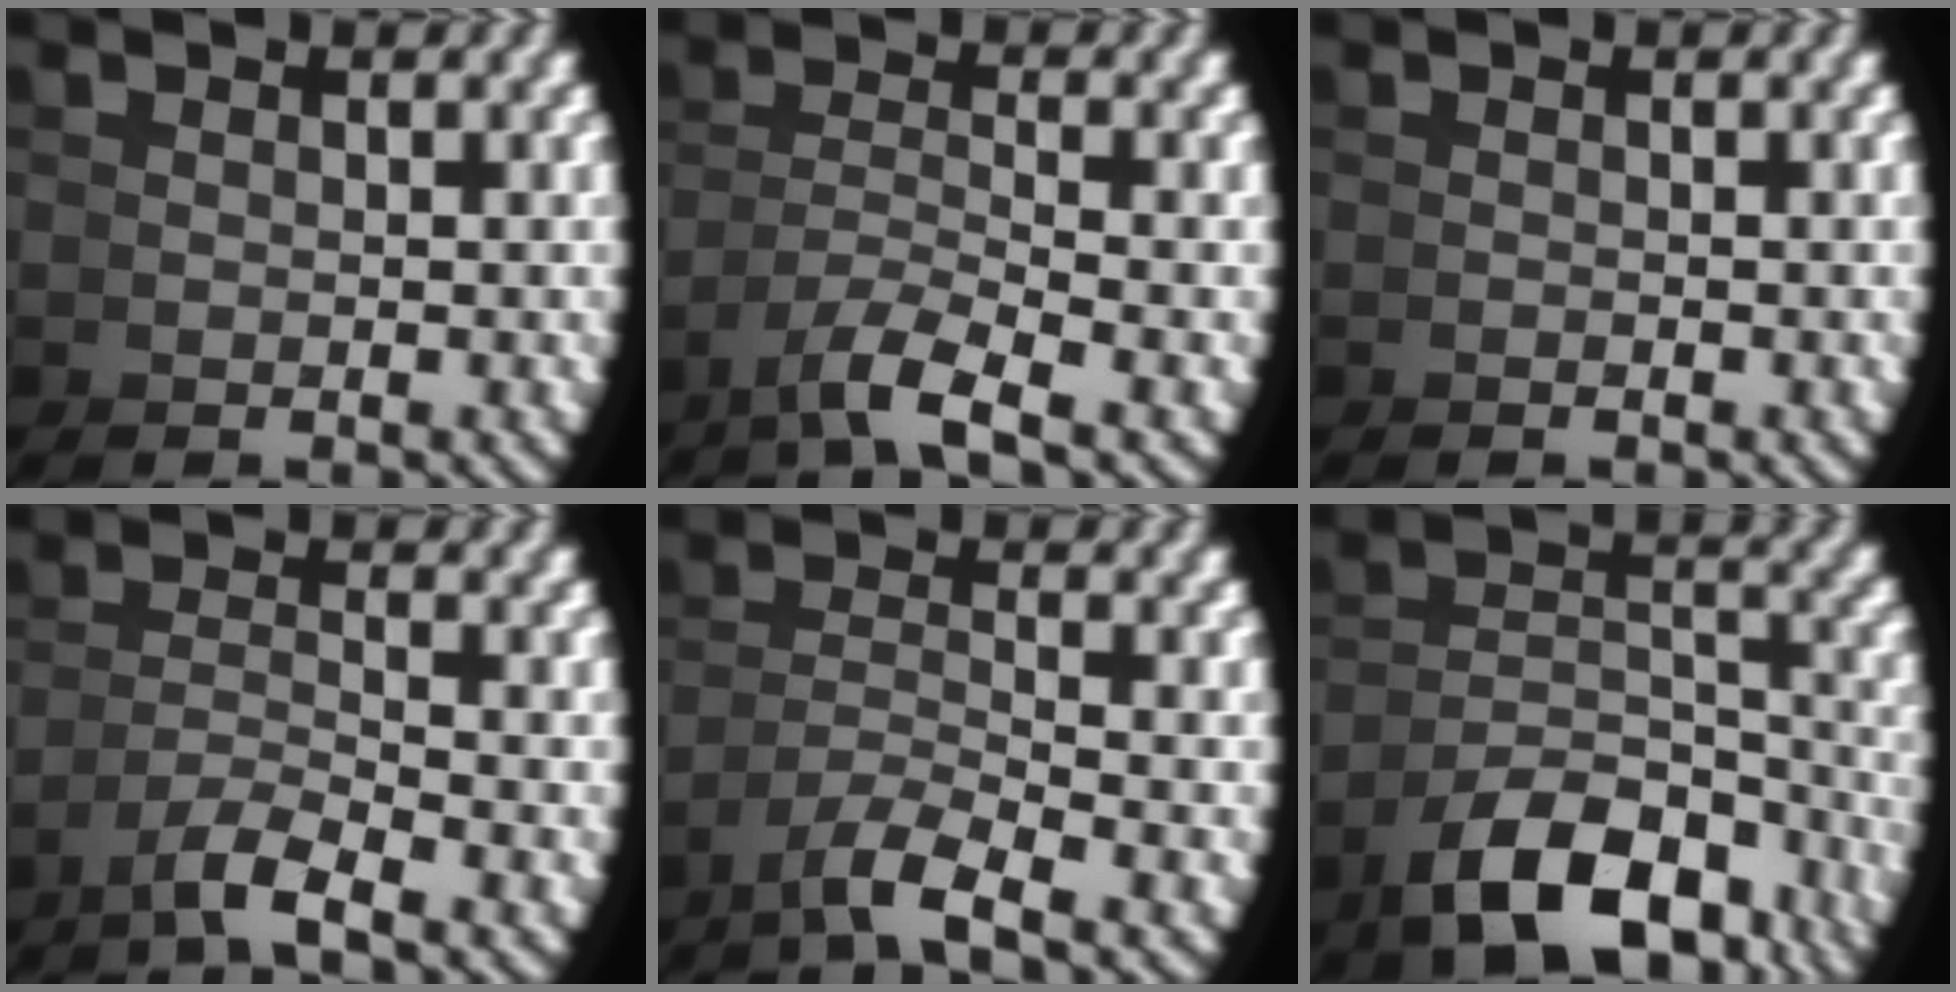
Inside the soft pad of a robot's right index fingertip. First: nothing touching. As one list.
[{"total": 3.6, "force": [-1.7, 0.8, 3.1], "torque": [-0.061, -0.015, -0.020]}, {"total": 0.6, "force": [-0.3, -0.5, -0.2], "torque": [0.006, 0.002, -0.007]}, {"total": 2.9, "force": [-1.7, -0.1, 2.3], "torque": [-0.041, -0.003, -0.025]}, {"total": 3.5, "force": [-1.9, 0.6, 2.8], "torque": [-0.054, -0.012, -0.025]}, {"total": 8.0, "force": [-5.0, 3.5, 5.2], "torque": [-0.091, -0.027, -0.063]}]